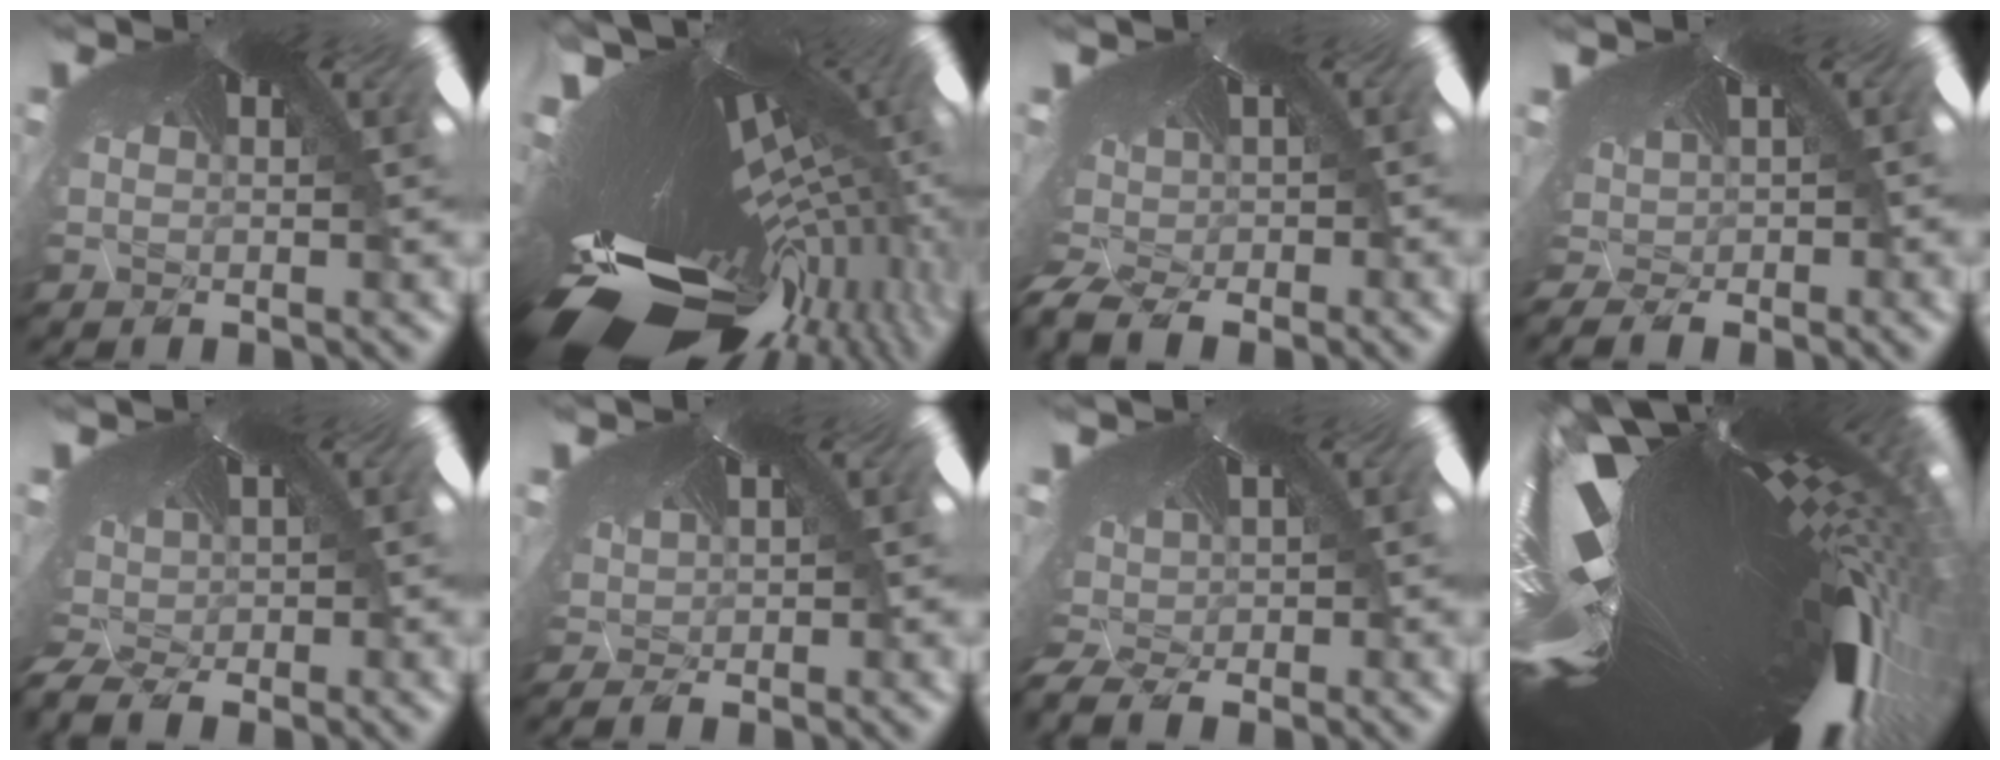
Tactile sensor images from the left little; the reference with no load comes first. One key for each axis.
{"total": 11.2, "fx": -10.7, "fy": 0.8, "fz": 3.1, "tx": -0.089, "ty": -0.118, "tz": -0.135}
{"total": 6.1, "fx": -5.1, "fy": 1.8, "fz": 2.7, "tx": -0.073, "ty": -0.061, "tz": -0.063}
{"total": 2.7, "fx": -2.1, "fy": 0.4, "fz": 1.6, "tx": -0.050, "ty": -0.026, "tz": -0.011}
{"total": 4.9, "fx": -4.1, "fy": 1.3, "fz": 2.4, "tx": -0.063, "ty": -0.049, "tz": -0.042}
{"total": 1.3, "fx": -0.4, "fy": 0.4, "fz": 1.2, "tx": -0.041, "ty": -0.005, "tz": 0.006}
{"total": 4.3, "fx": -3.5, "fy": 1.0, "fz": 2.2, "tx": -0.060, "ty": -0.039, "tz": -0.034}
{"total": 7.5, "fx": -5.8, "fy": 0.4, "fz": 4.8, "tx": -0.113, "ty": -0.101, "tz": -0.047}